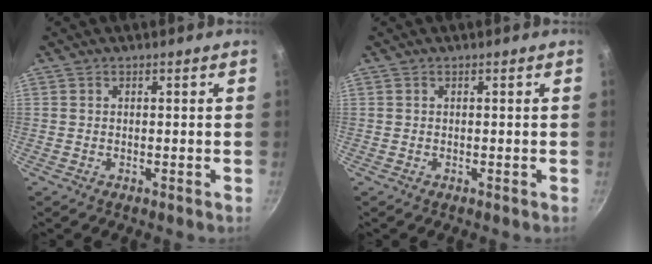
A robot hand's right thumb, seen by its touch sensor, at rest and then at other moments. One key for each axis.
{"total": 0.0}